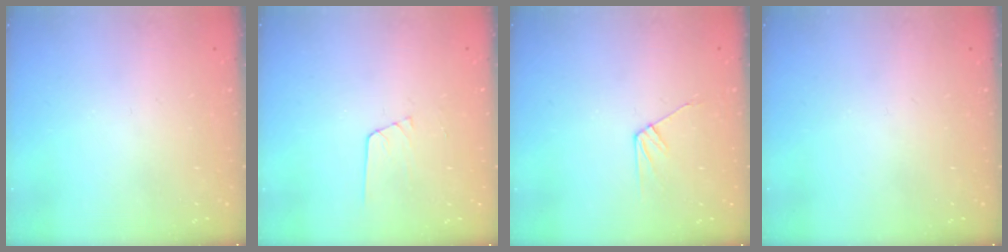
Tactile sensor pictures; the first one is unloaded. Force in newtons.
{"total": 3.6, "press": 3.6, "slide": 0.3}
{"total": 7.5, "press": 7.5, "slide": 0.8}
{"total": 0.0}